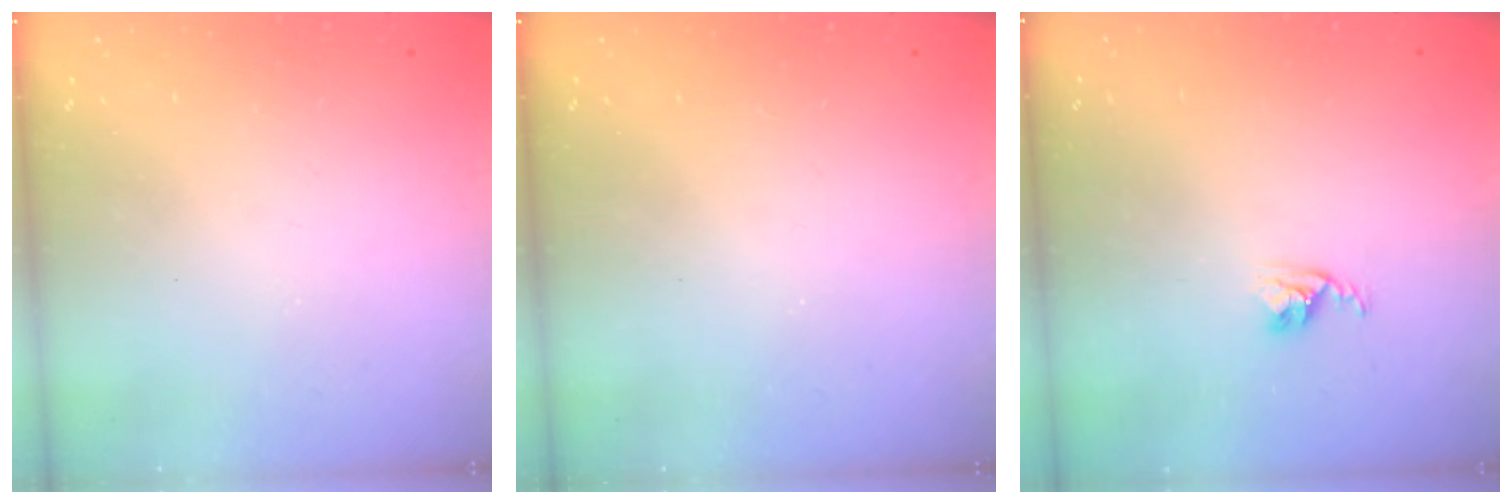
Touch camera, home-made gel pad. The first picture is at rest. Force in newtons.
{"total": 0.0}
{"total": 2.7, "press": 2.7, "slide": 0.4}